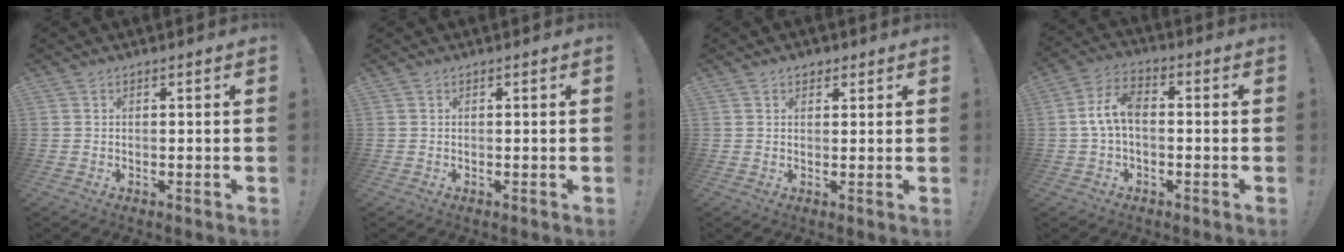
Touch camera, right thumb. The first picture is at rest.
{"total": 0.0}
{"total": 2.5, "force": [1.4, 1.9, 1.0], "torque": [-0.003, -0.004, 0.023]}
{"total": 8.7, "force": [-0.5, 5.0, 7.1], "torque": [-0.141, 0.010, -0.005]}